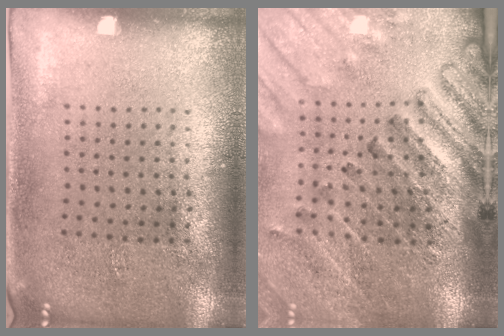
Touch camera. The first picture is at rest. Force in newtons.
{"total": 3.0, "press": 2.9, "slide": 0.8}